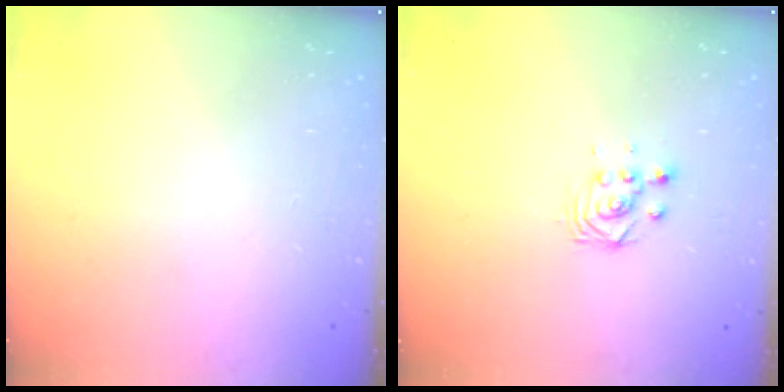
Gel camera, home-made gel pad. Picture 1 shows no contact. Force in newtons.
{"total": 2.9, "press": 2.9, "slide": 0.4}